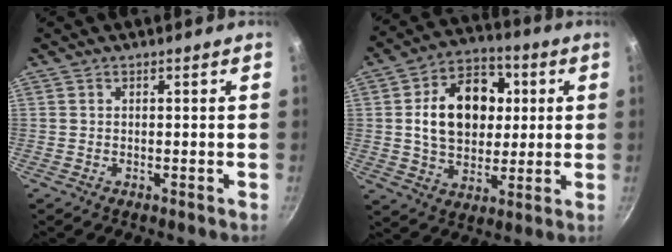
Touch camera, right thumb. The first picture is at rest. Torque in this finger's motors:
{"motor_torque": [1.28, 2.77, 1.21, 0.04, 0.13]}